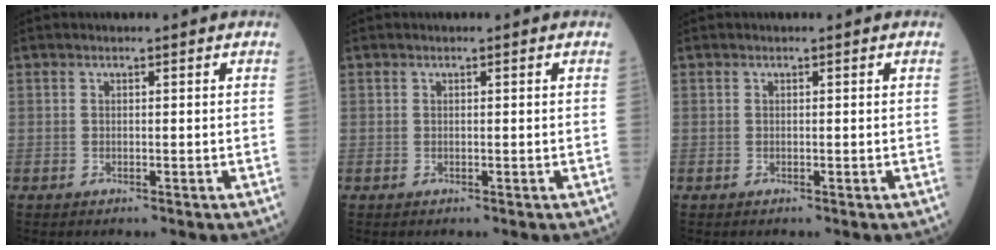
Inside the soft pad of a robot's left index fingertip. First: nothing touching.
{"total": 0.0}
{"total": 0.0}